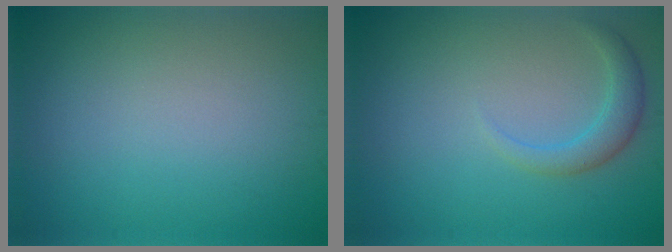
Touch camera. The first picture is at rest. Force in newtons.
{"total": 2.1, "press": 2.1, "slide": 0.1}